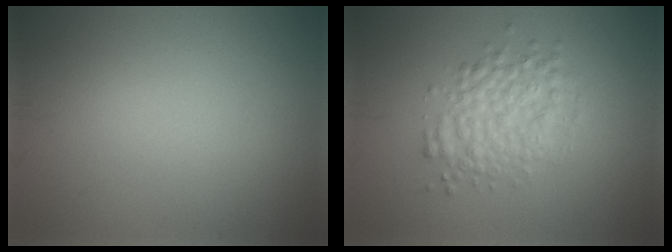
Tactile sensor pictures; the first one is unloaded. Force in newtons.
{"total": 4.1, "press": 4.1, "slide": 0.1}